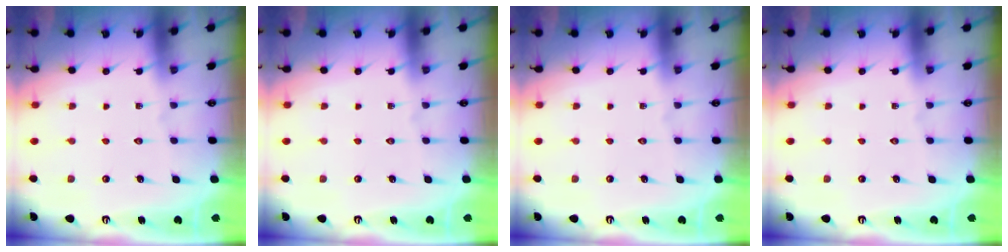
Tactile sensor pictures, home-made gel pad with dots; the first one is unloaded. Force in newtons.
{"total": 0.0}
{"total": 0.0}
{"total": 0.0}